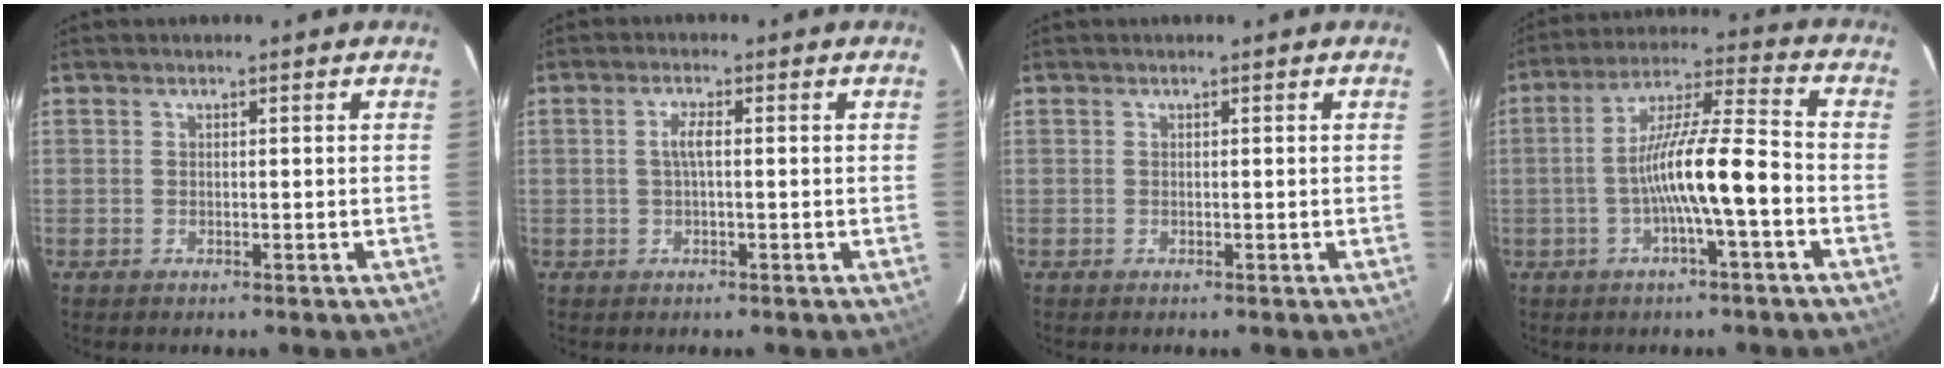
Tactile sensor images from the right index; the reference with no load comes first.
{"total": 2.3, "force": [0.1, 0.4, 2.3], "torque": [-0.046, 0.004, 0.001]}
{"total": 0.0}
{"total": 11.7, "force": [-3.4, 0.6, 11.2], "torque": [-0.205, 0.014, -0.063]}